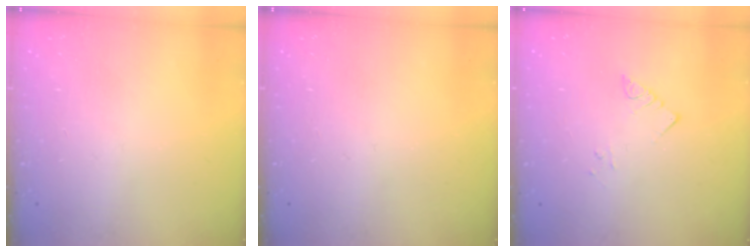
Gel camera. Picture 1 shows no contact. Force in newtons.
{"total": 0.0}
{"total": 2.8, "press": 2.8, "slide": 0.2}